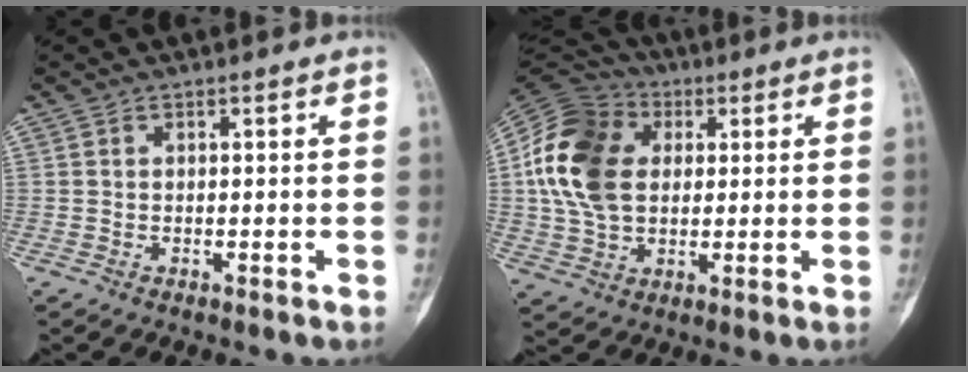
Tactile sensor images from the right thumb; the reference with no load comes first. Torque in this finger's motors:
{"motor_torque": [-0.17, 2.32, 1.92, 0.09, 0.12]}